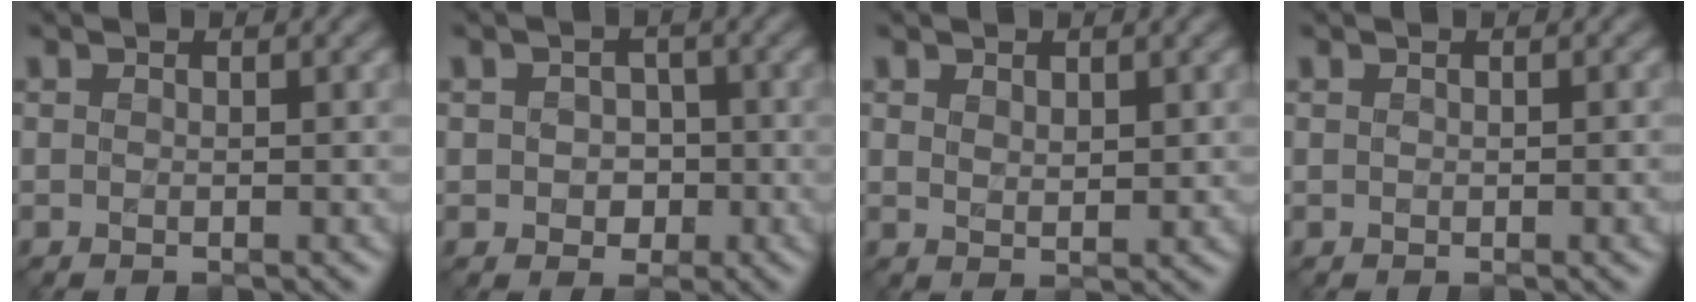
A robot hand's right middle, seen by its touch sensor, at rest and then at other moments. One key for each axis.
{"total": 2.5, "fx": -0.3, "fy": 2.1, "fz": 1.2, "tx": -0.015, "ty": -0.003, "tz": -0.008}
{"total": 1.6, "fx": 0.7, "fy": 0.9, "fz": 1.1, "tx": -0.018, "ty": -0.004, "tz": 0.018}
{"total": 1.5, "fx": -0.1, "fy": 0.9, "fz": 1.2, "tx": -0.017, "ty": -0.003, "tz": 0.002}